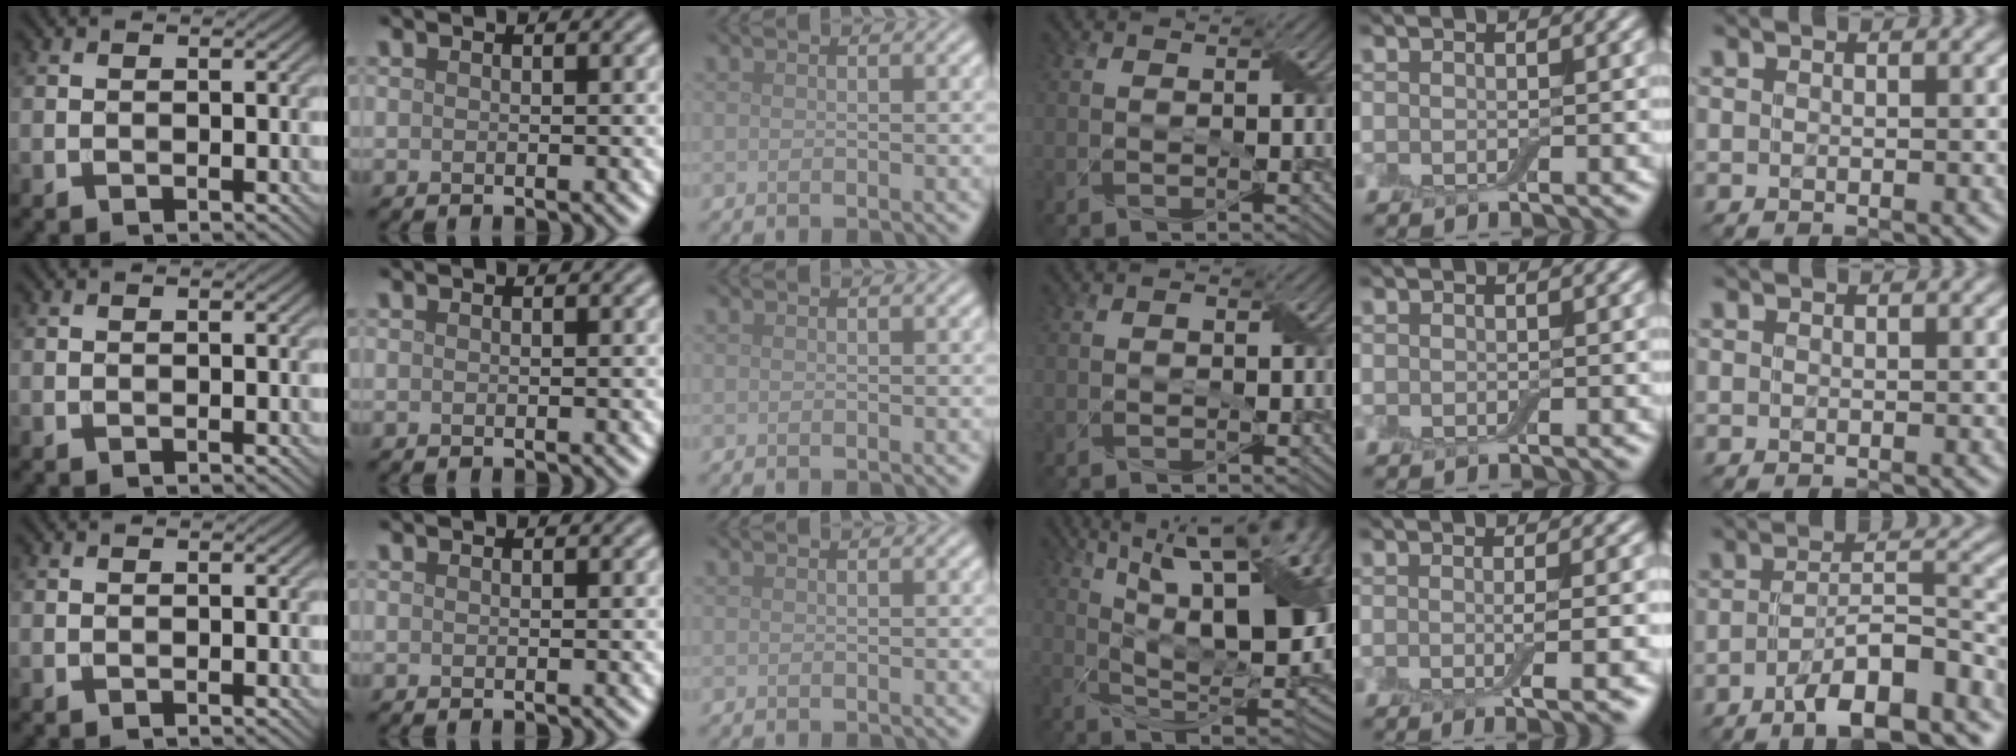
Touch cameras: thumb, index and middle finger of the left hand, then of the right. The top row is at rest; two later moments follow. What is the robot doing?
{"motion": "wrap", "object": "adhesive wrap"}